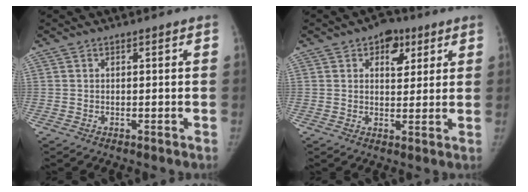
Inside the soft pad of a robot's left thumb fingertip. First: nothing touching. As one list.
[{"total": 6.8, "force": [3.3, 4.5, 3.9], "torque": [-0.019, -0.010, 0.043]}]